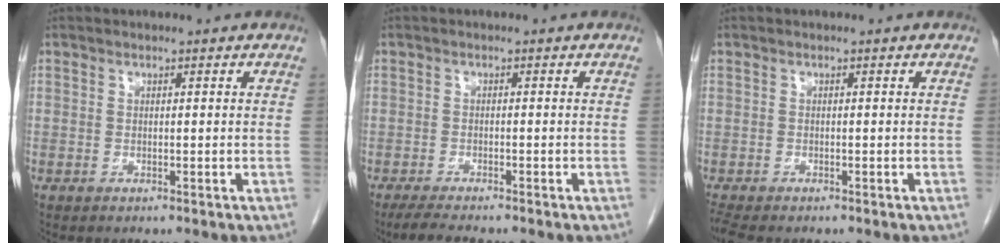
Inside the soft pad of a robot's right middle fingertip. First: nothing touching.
{"total": 3.6, "force": [-3.1, 0.1, 1.8], "torque": [-0.038, -0.013, -0.054]}
{"total": 3.0, "force": [-2.6, 0.6, 1.4], "torque": [-0.030, -0.010, -0.044]}